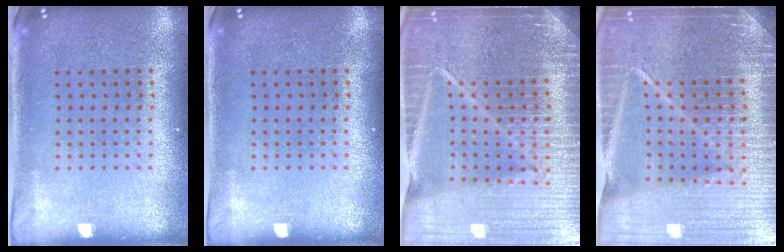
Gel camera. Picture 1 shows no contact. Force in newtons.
{"total": 0.0}
{"total": 6.4, "press": 5.6, "slide": 3.2}
{"total": 6.4, "press": 5.6, "slide": 3.2}